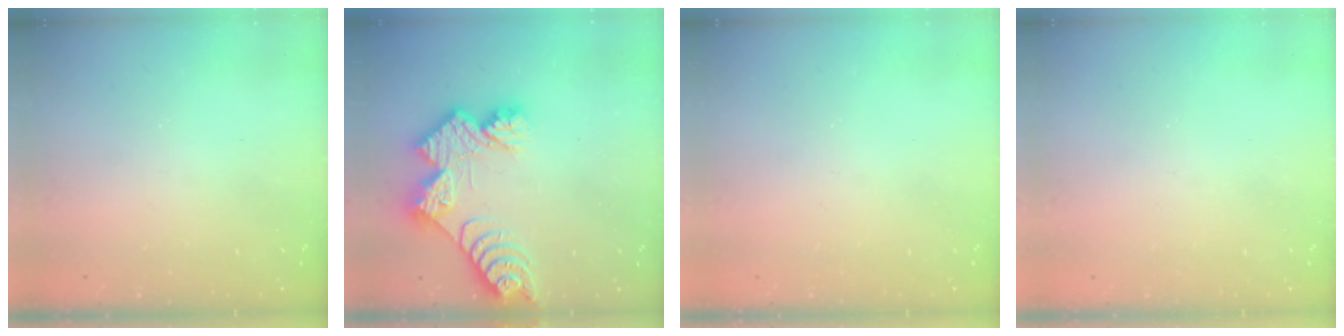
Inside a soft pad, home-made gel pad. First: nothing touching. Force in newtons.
{"total": 11.5, "press": 11.4, "slide": 1.0}
{"total": 0.0}
{"total": 0.0}